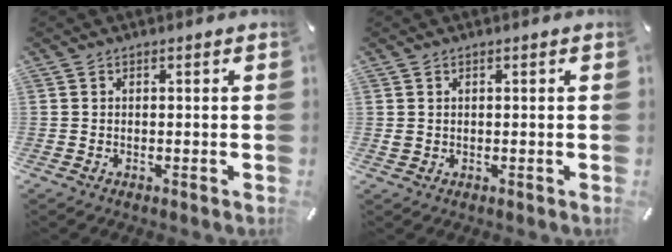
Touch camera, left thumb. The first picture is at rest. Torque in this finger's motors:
{"motor_torque": [0.15, 0.07, 0.04, -0.02, 0.00]}